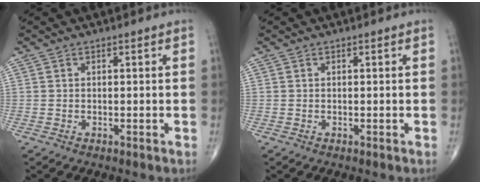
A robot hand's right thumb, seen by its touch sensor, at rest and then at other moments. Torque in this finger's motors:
{"motor_torque": [-0.07, -0.07, 0.10, -0.05, 0.00]}